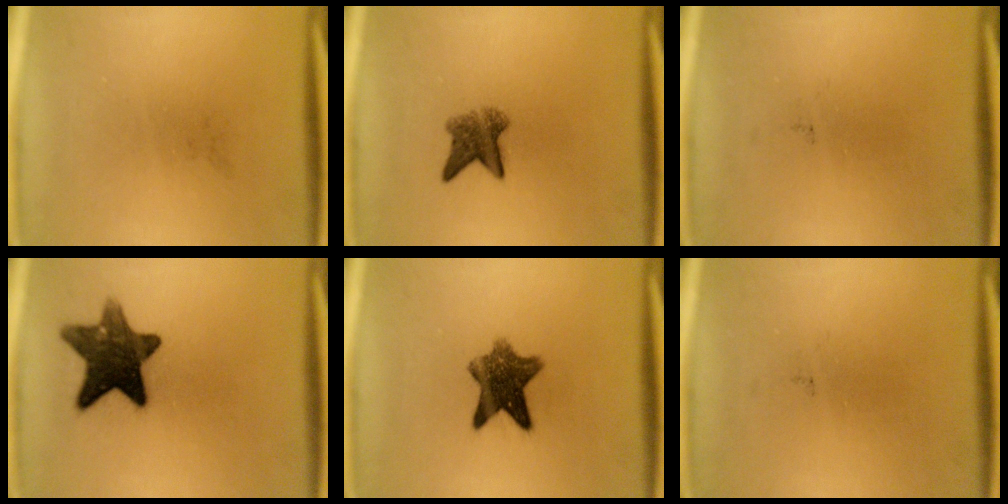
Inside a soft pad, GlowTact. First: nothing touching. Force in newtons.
{"total": 4.2}
{"total": 0.0}
{"total": 12.3}
{"total": 8.7}
{"total": 0.0}